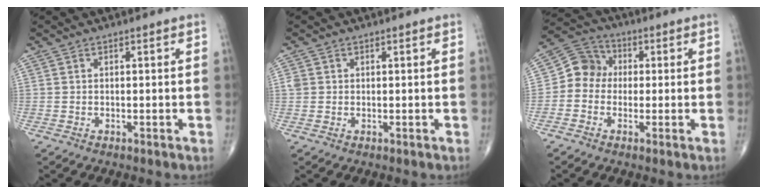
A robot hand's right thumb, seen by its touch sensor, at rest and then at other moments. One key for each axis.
{"total": 1.1, "fx": 0.3, "fy": 1.0, "fz": 0.4, "tx": -0.004, "ty": 0.006, "tz": 0.007}
{"total": 6.9, "fx": -0.3, "fy": 6.1, "fz": 3.1, "tx": -0.031, "ty": 0.026, "tz": -0.024}